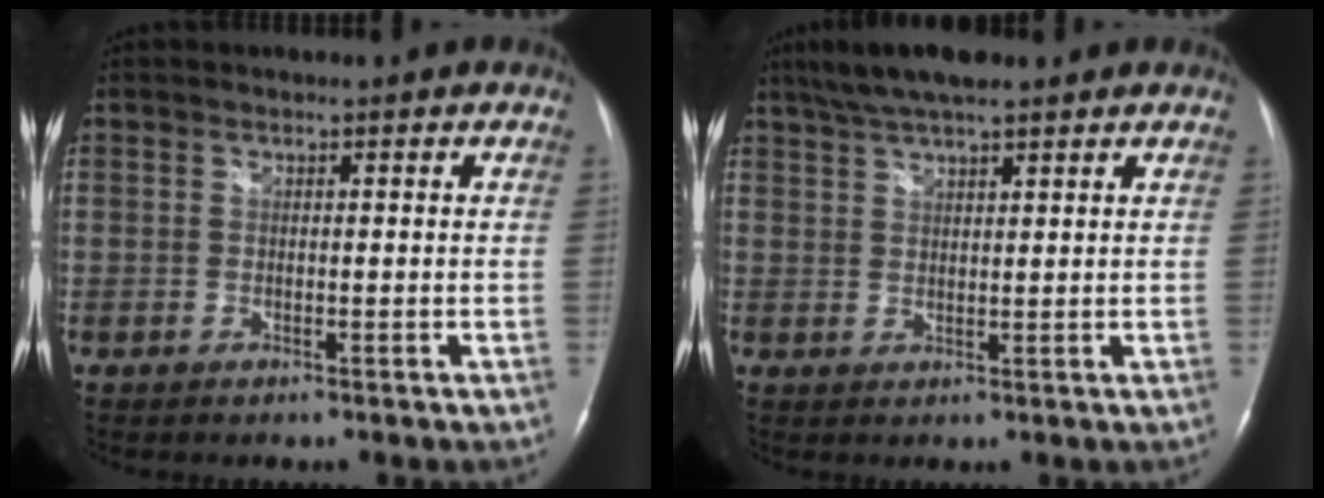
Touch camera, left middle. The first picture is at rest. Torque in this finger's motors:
{"motor_torque": [0.59, -0.48, 0.03, 0.04]}